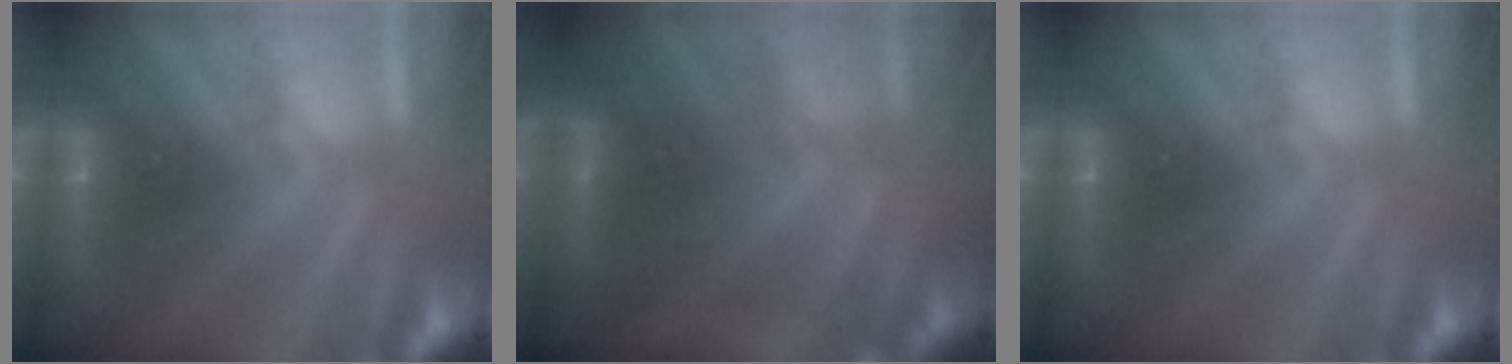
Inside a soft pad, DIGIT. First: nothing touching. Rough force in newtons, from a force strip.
{"total": 4.7}
{"total": 0.0}